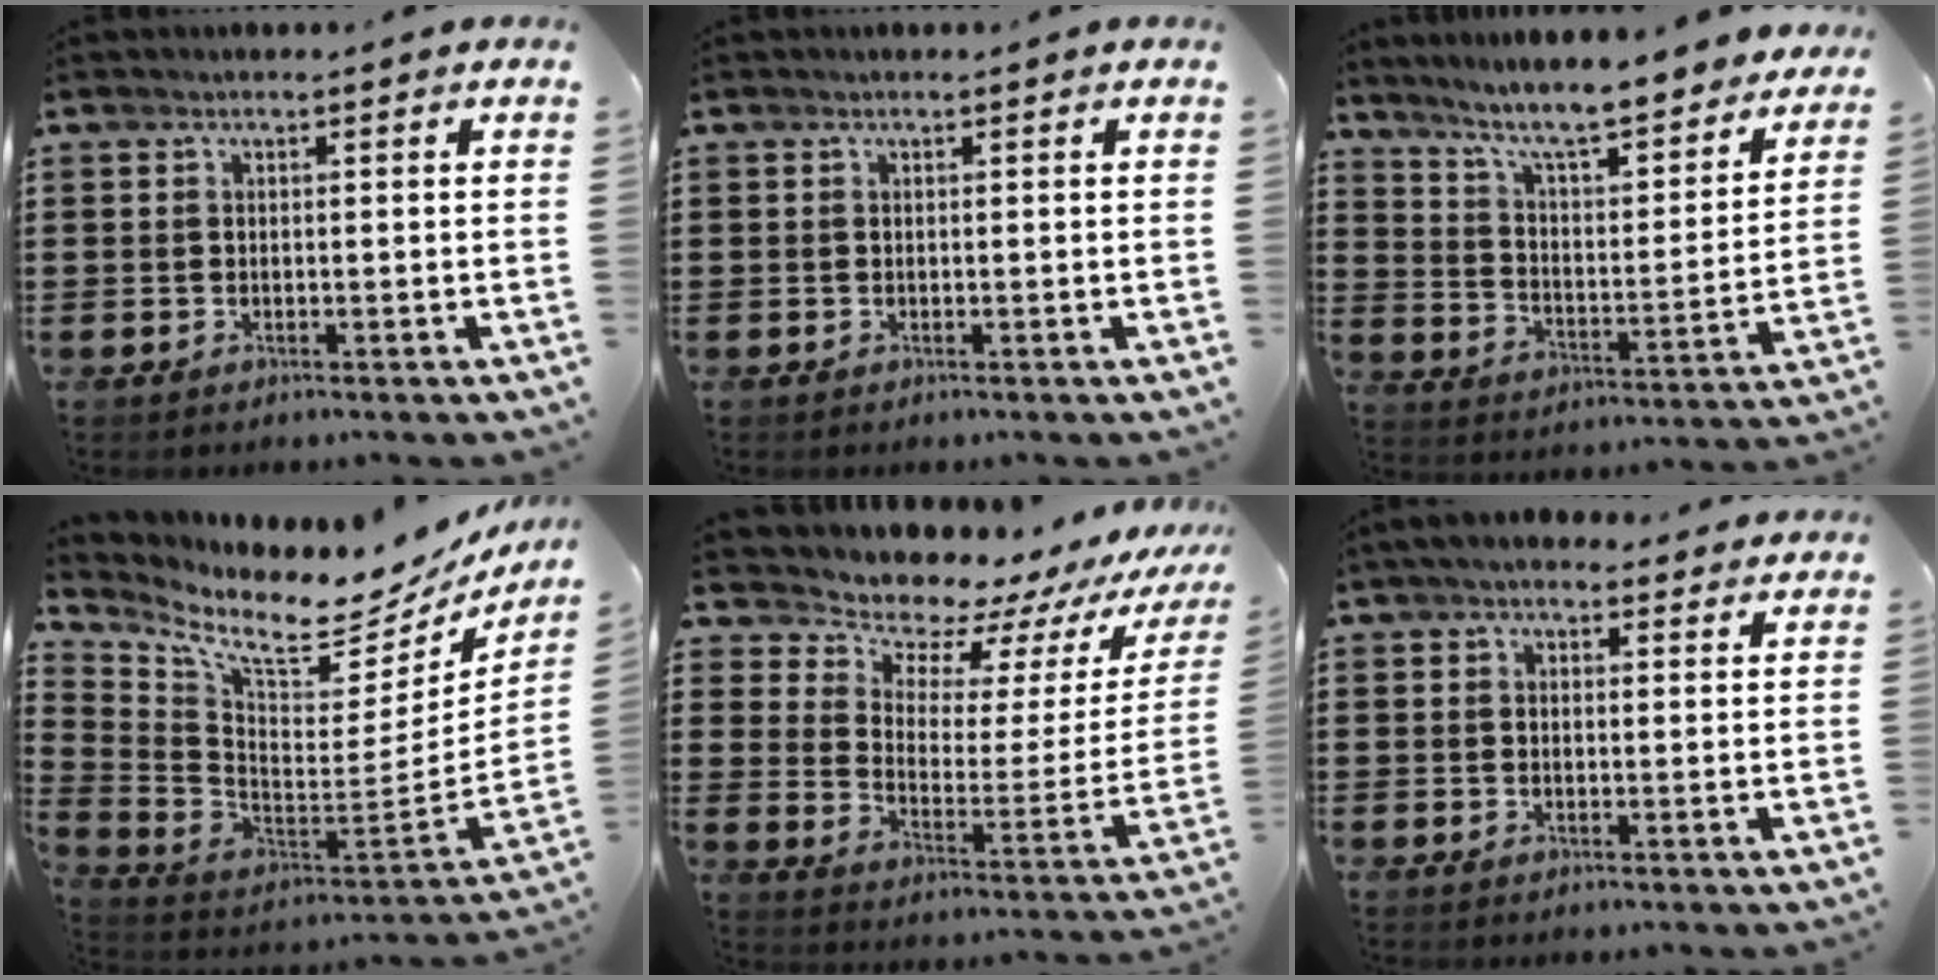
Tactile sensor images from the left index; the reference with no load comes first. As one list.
[{"total": 0.0}, {"total": 7.5, "force": [6.6, 0.1, 3.6], "torque": [-0.097, -0.053, 0.106]}, {"total": 8.3, "force": [6.8, 1.5, 4.6], "torque": [-0.117, -0.071, 0.111]}, {"total": 7.6, "force": [7.0, 2.7, 1.1], "torque": [-0.049, -0.064, 0.121]}, {"total": 3.1, "force": [2.5, 1.5, 1.0], "torque": [-0.027, 0.002, 0.046]}]